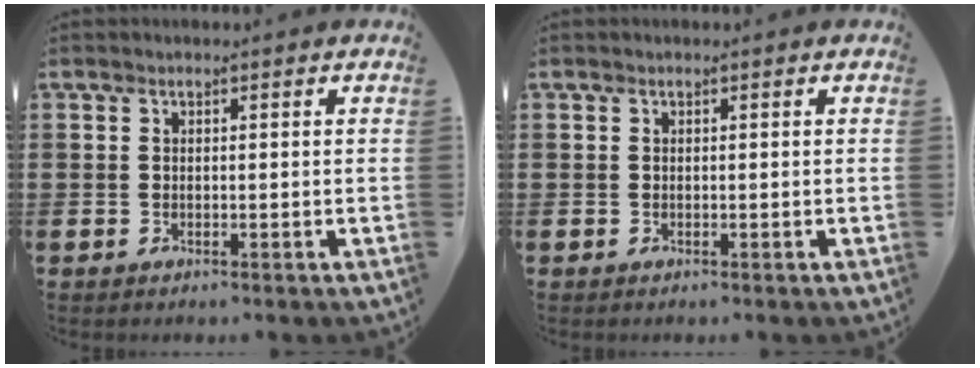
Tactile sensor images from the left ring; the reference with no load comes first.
{"total": 0.0}